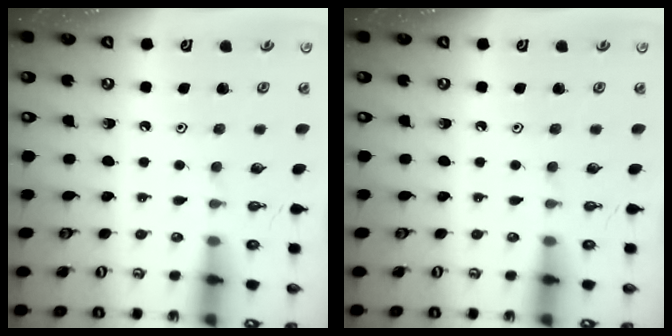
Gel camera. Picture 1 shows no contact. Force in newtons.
{"total": 0.0}